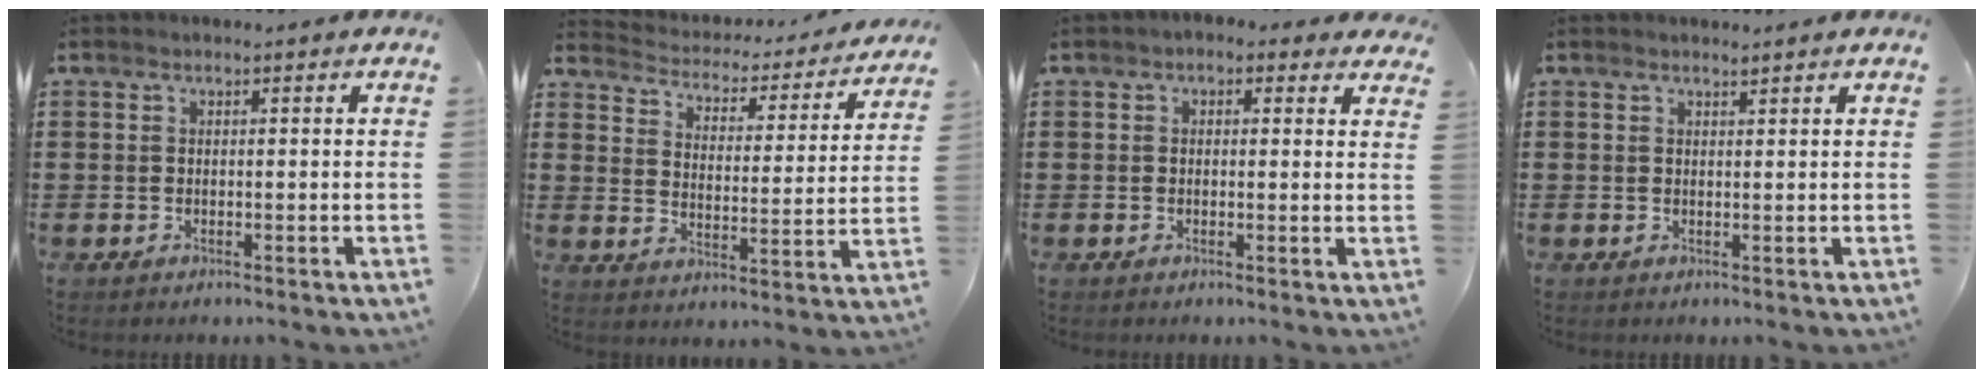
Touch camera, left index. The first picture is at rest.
{"total": 2.6, "force": [2.6, 0.5, -0.1], "torque": [-0.020, -0.025, 0.034]}
{"total": 1.5, "force": [0.7, 1.1, 0.7], "torque": [-0.010, 0.006, 0.010]}
{"total": 1.0, "force": [1.0, 0.0, 0.2], "torque": [-0.006, -0.002, 0.020]}